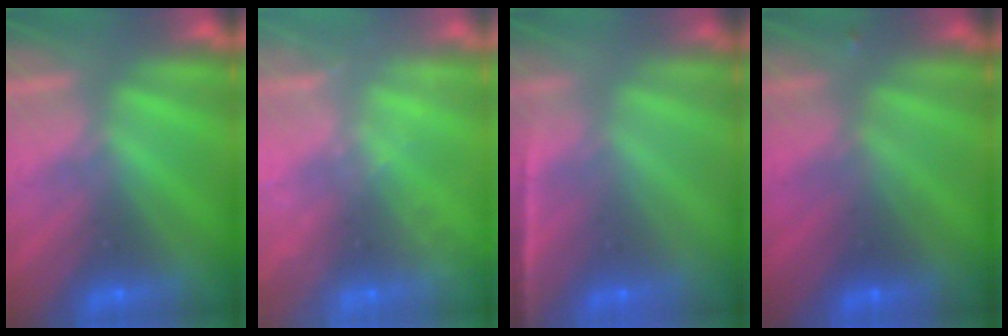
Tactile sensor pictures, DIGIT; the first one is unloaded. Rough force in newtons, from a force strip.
{"total": 2.3}
{"total": 1.6}
{"total": 1.9}